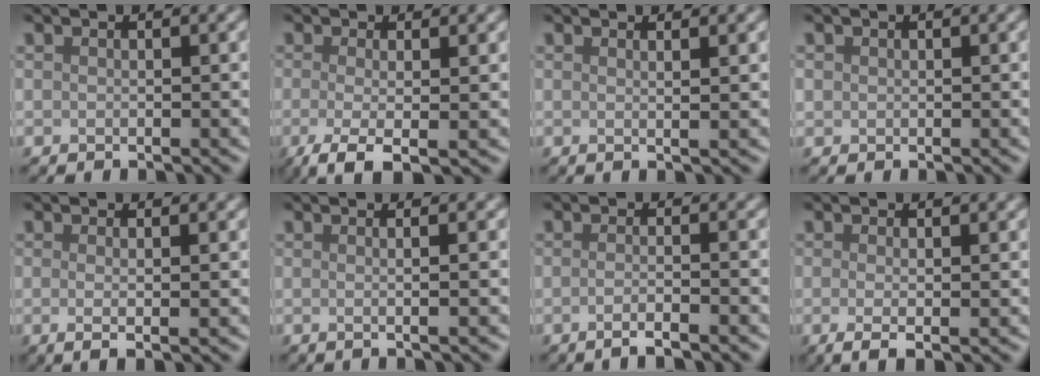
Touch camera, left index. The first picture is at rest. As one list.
[{"total": 4.1, "force": [-1.2, 1.2, 3.7], "torque": [-0.069, -0.008, -0.029]}, {"total": 1.7, "force": [0.7, 0.6, 1.4], "torque": [-0.018, 0.001, -0.001]}, {"total": 0.6, "force": [0.2, 0.5, 0.1], "torque": [0.004, 0.000, 0.003]}, {"total": 2.4, "force": [0.0, 0.6, 2.3], "torque": [-0.035, -0.005, -0.002]}, {"total": 2.9, "force": [0.4, 1.1, 2.6], "torque": [-0.024, 0.006, -0.023]}, {"total": 2.6, "force": [-1.0, 0.8, 2.3], "torque": [-0.022, -0.004, -0.025]}, {"total": 2.4, "force": [-0.2, 0.5, 2.3], "torque": [-0.040, -0.007, -0.003]}]